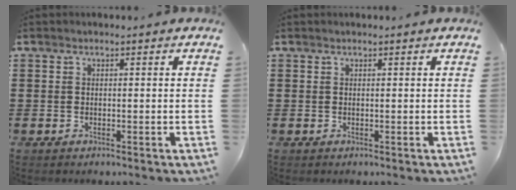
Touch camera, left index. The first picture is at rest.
{"total": 0.0}